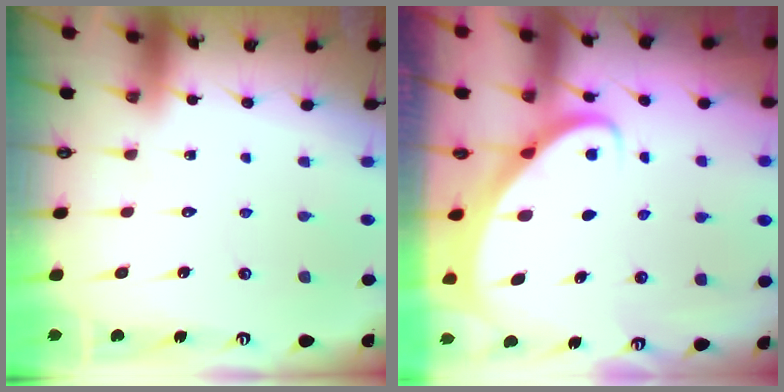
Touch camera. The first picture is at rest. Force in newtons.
{"total": 2.8, "press": 2.7, "slide": 0.3}